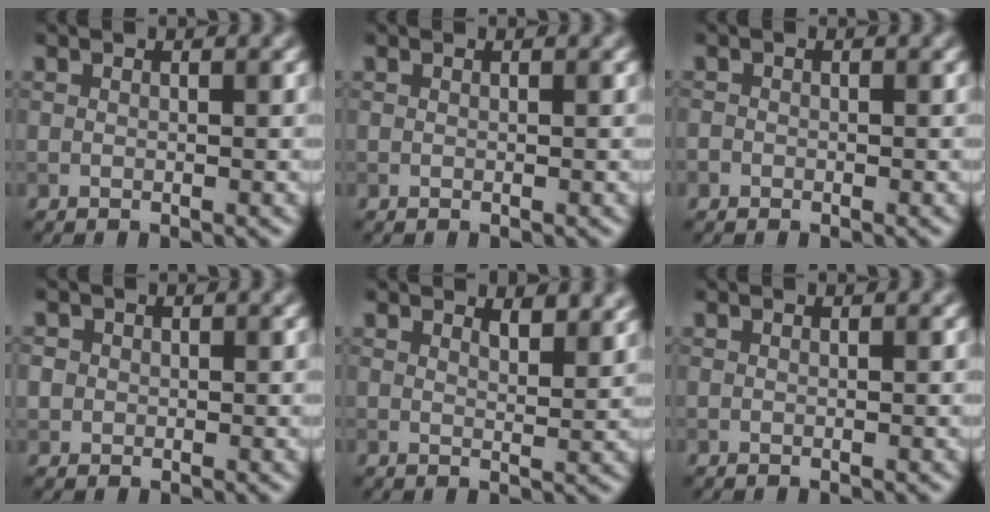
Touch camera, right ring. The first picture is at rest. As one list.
[{"total": 0.0}, {"total": 0.8, "force": [-0.5, 0.6, 0.0], "torque": [0.005, -0.005, -0.010]}, {"total": 1.6, "force": [0.3, 1.5, 0.5], "torque": [-0.007, 0.004, 0.010]}, {"total": 2.3, "force": [2.0, 0.6, 1.1], "torque": [-0.025, -0.004, 0.032]}, {"total": 0.0}]